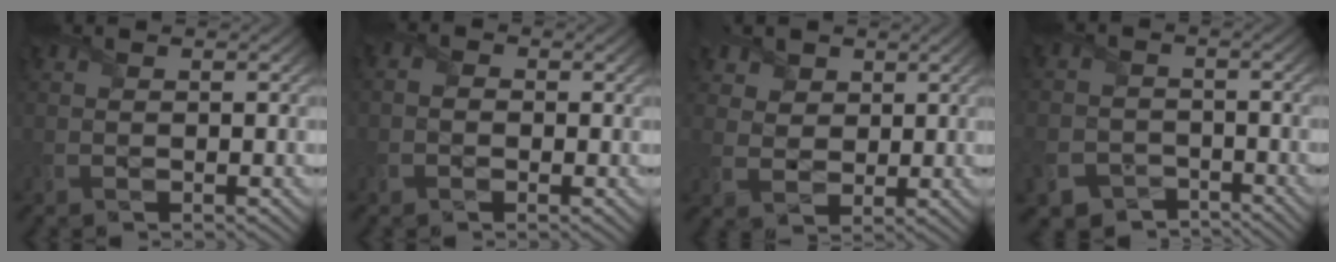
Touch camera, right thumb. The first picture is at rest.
{"total": 1.9, "force": [-0.6, 1.6, 0.8], "torque": [-0.021, 0.003, -0.016]}
{"total": 5.6, "force": [3.2, 4.2, 1.9], "torque": [-0.090, -0.010, 0.067]}
{"total": 7.9, "force": [-4.8, 6.0, 1.8], "torque": [-0.063, -0.038, -0.099]}